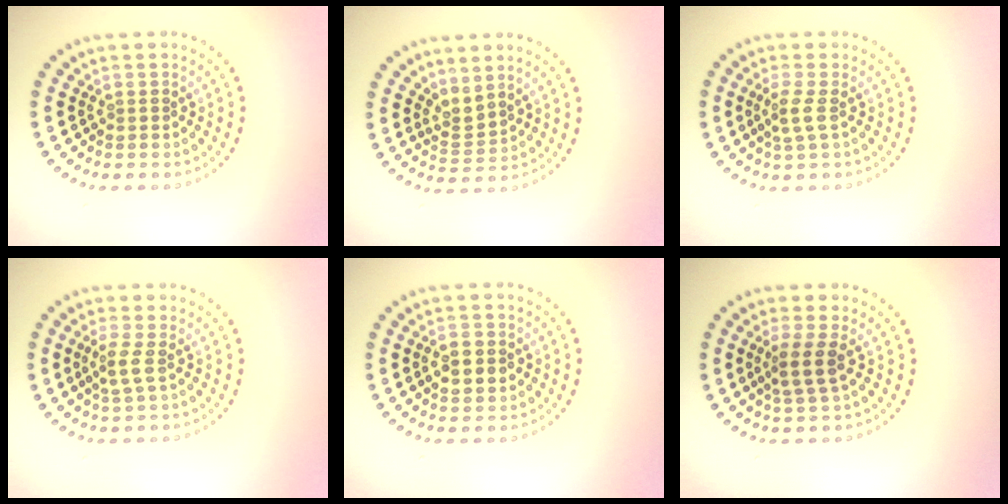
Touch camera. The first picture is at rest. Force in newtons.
{"total": 2.2, "press": 1.5, "slide": 1.6}
{"total": 1.8, "press": 1.6, "slide": 0.8}
{"total": 1.8, "press": 1.6, "slide": 0.8}
{"total": 3.0, "press": 3.0, "slide": 0.0}
{"total": 2.5, "press": 1.9, "slide": 1.5}